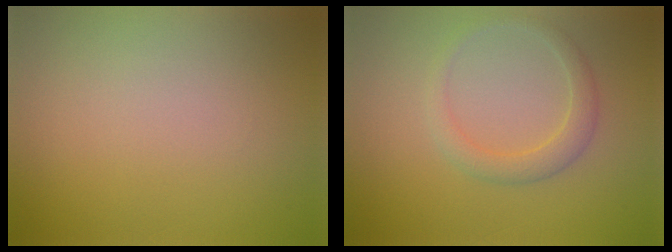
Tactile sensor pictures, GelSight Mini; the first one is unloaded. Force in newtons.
{"total": 2.2, "press": 2.2, "slide": 0.2}